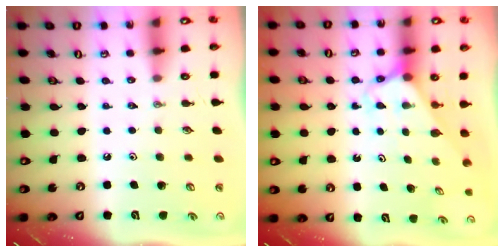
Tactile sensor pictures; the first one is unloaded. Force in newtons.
{"total": 2.5, "press": 2.5, "slide": 0.2}